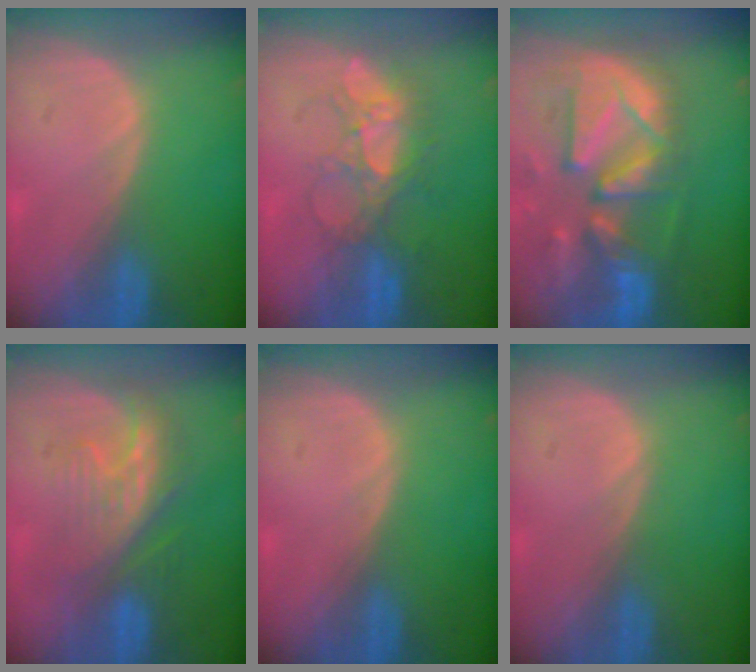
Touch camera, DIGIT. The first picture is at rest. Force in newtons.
{"total": 6.4, "press": 6.2, "slide": 1.5}
{"total": 13.3, "press": 11.4, "slide": 6.8}
{"total": 7.6, "press": 7.4, "slide": 1.7}
{"total": 0.0}
{"total": 0.0}